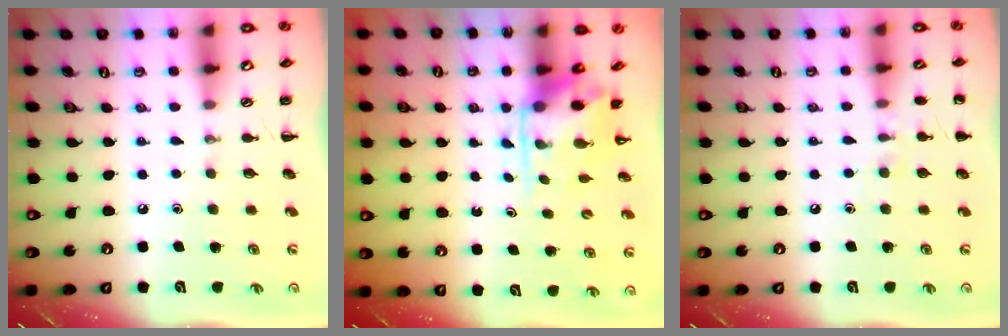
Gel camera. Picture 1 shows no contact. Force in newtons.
{"total": 3.2, "press": 3.2, "slide": 0.7}
{"total": 6.5, "press": 6.3, "slide": 1.5}